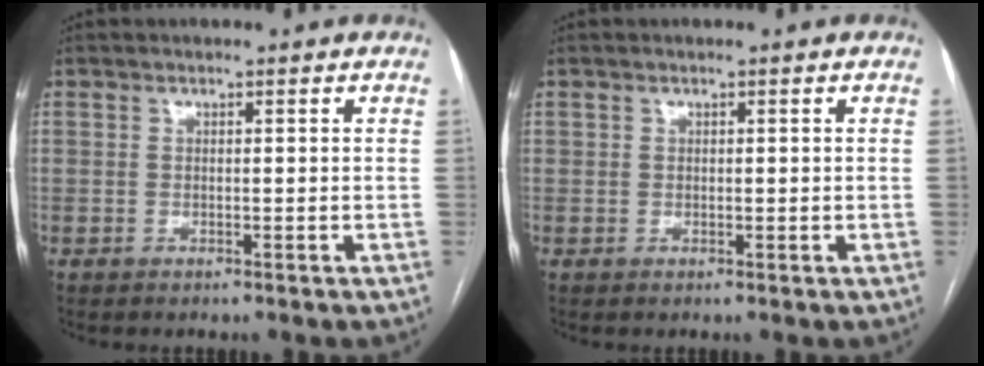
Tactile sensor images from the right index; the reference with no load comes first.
{"total": 0.7, "force": [0.3, 0.6, 0.3], "torque": [0.002, 0.000, 0.002]}